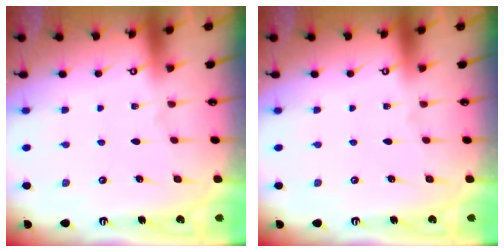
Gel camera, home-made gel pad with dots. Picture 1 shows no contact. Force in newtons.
{"total": 0.0}